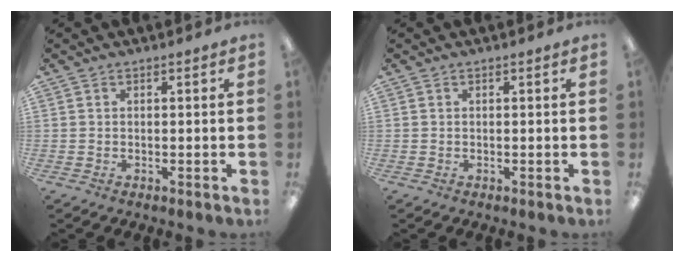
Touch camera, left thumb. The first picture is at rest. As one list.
[{"total": 0.0}]